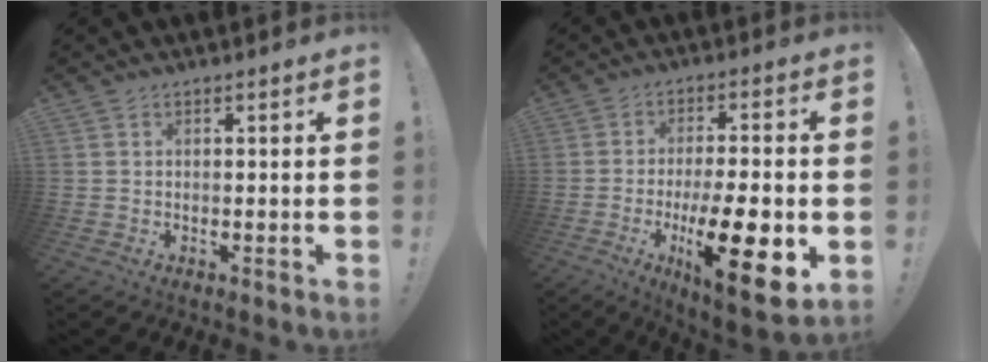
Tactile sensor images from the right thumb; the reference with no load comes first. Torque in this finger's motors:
{"motor_torque": [2.69, 2.35, 2.19, -0.58, 0.68]}